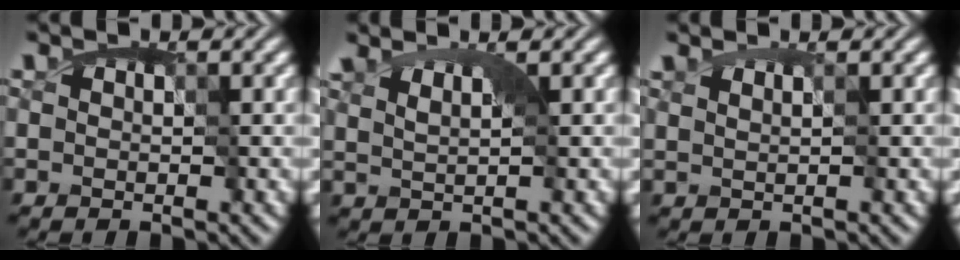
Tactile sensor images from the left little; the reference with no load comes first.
{"total": 2.8, "force": [1.1, 1.2, 2.3], "torque": [-0.051, 0.014, 0.008]}
{"total": 0.9, "force": [0.5, 0.3, 0.7], "torque": [-0.013, 0.014, -0.004]}